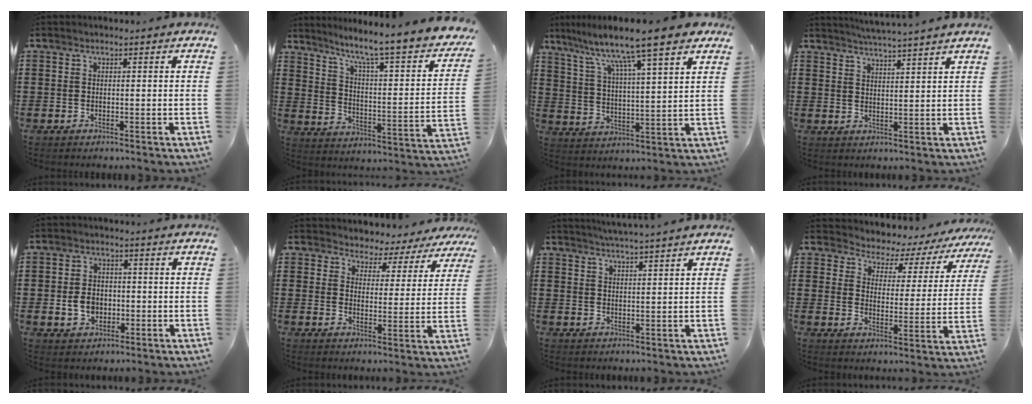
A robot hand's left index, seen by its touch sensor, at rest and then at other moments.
{"total": 6.3, "force": [4.7, -0.4, 4.2], "torque": [-0.095, -0.051, 0.062]}
{"total": 9.2, "force": [7.6, -0.4, 5.3], "torque": [-0.125, -0.051, 0.117]}
{"total": 3.5, "force": [3.4, -0.9, 0.0], "torque": [-0.013, -0.017, 0.060]}
{"total": 4.3, "force": [-0.8, 3.3, 2.7], "torque": [-0.056, 0.000, -0.019]}
{"total": 3.6, "force": [3.3, 1.2, -0.3], "torque": [-0.020, -0.020, 0.054]}
{"total": 2.7, "force": [2.6, -0.8, 0.0], "torque": [-0.009, -0.010, 0.048]}
{"total": 3.2, "force": [3.1, 1.0, 0.2], "torque": [-0.029, -0.028, 0.042]}